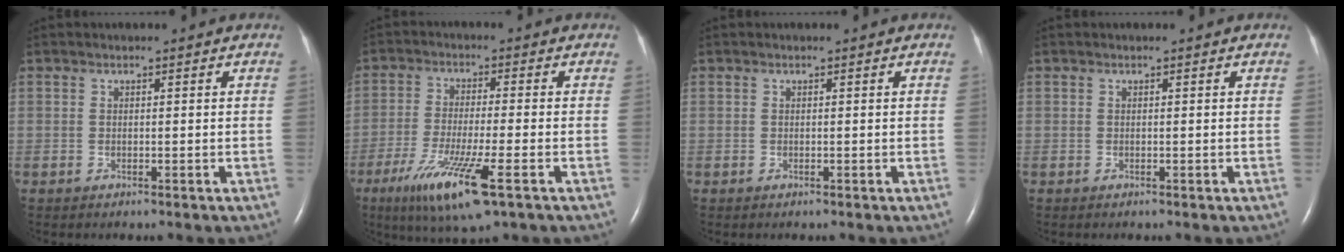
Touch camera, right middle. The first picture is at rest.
{"total": 11.3, "force": [-5.7, 0.8, 9.8], "torque": [-0.191, -0.035, -0.097]}
{"total": 0.0}
{"total": 0.0}